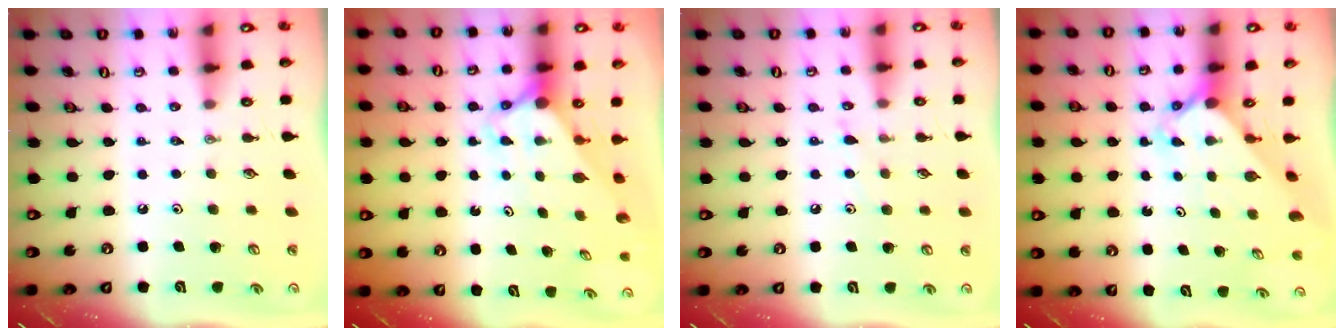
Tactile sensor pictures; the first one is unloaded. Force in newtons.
{"total": 2.8, "press": 2.8, "slide": 0.2}
{"total": 5.3, "press": 5.2, "slide": 0.7}
{"total": 2.7, "press": 2.6, "slide": 0.3}